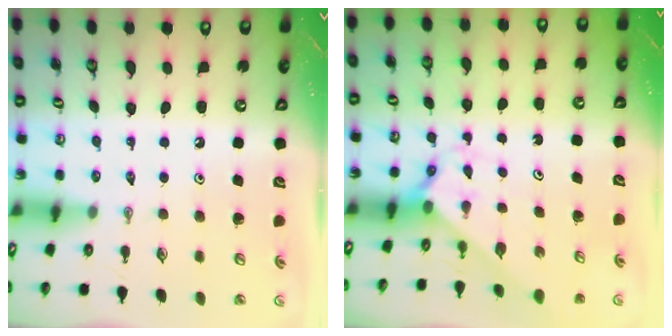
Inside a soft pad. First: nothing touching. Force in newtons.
{"total": 2.4, "press": 2.4, "slide": 0.2}